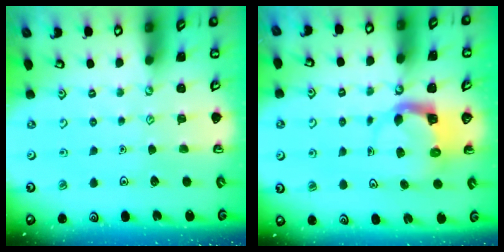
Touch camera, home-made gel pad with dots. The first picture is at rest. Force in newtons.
{"total": 3.8, "press": 3.8, "slide": 0.6}